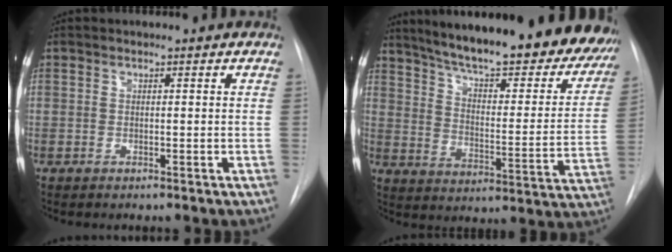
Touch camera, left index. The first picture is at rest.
{"total": 29.8, "force": [25.2, 6.3, 14.6], "torque": [-0.224, -0.071, 0.320]}